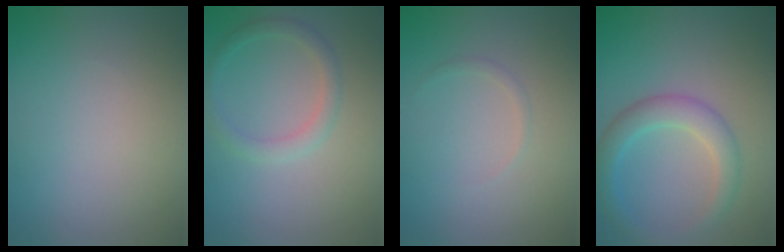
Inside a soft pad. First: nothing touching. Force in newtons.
{"total": 1.9, "press": 1.8, "slide": 0.1}
{"total": 0.5, "press": 0.5, "slide": 0.0}
{"total": 3.5, "press": 3.5, "slide": 0.2}